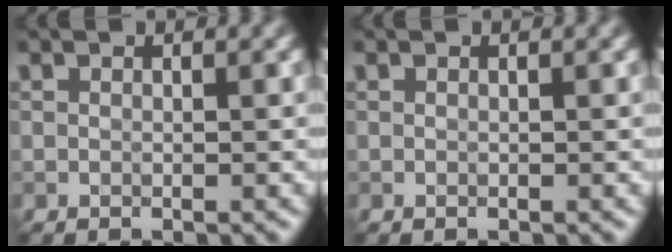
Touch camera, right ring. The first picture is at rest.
{"total": 0.0}